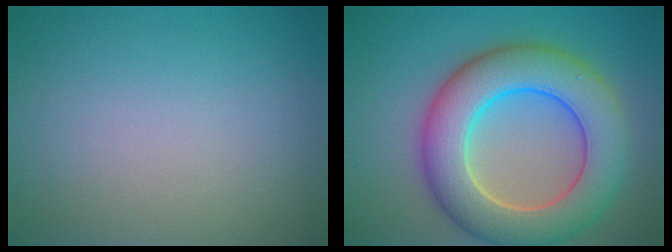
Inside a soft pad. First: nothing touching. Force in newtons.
{"total": 10.2, "press": 10.1, "slide": 0.6}